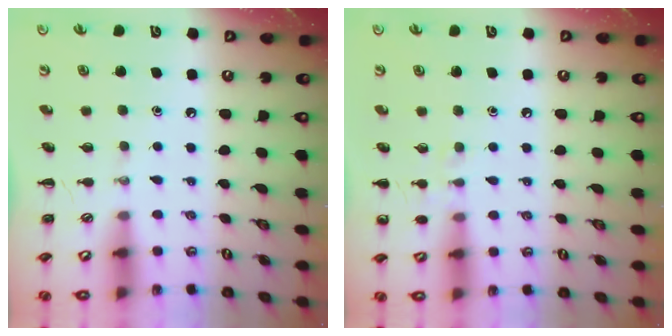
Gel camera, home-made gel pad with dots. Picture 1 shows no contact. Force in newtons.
{"total": 5.1, "press": 4.8, "slide": 1.6}